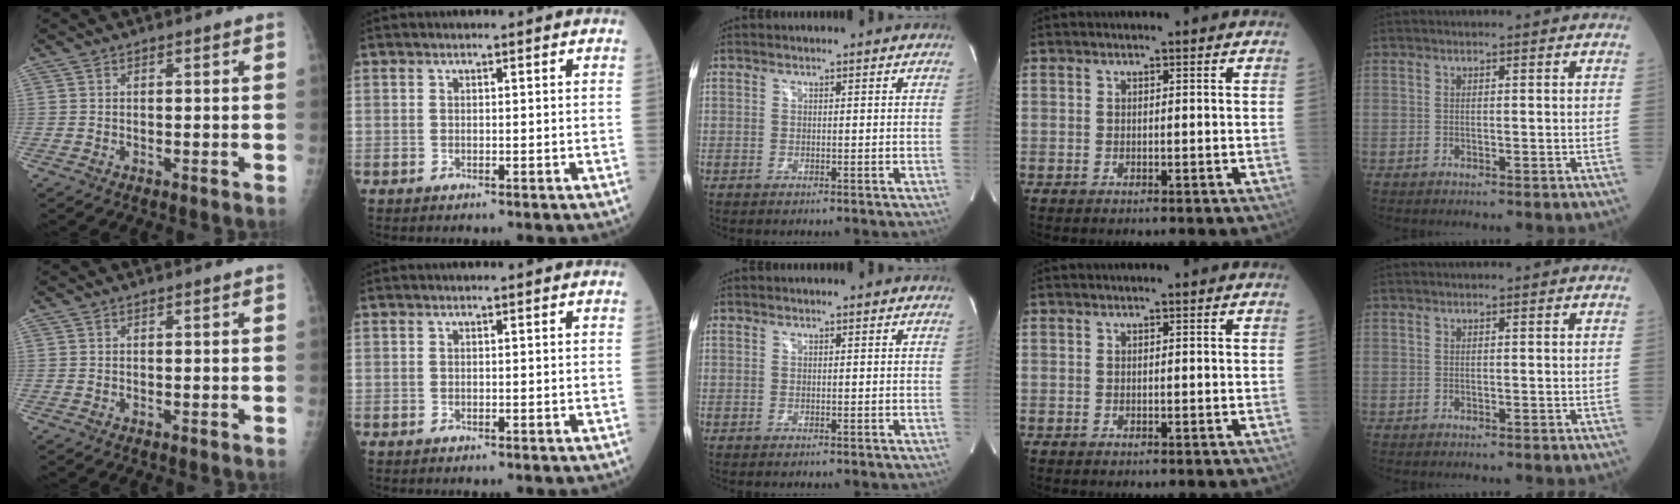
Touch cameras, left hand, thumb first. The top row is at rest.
{}